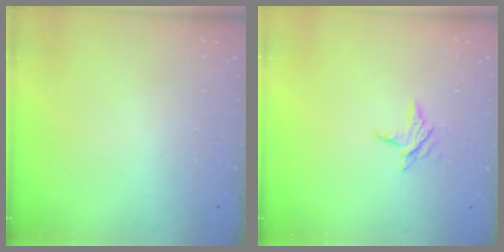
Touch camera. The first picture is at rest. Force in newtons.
{"total": 5.3, "press": 5.2, "slide": 0.6}